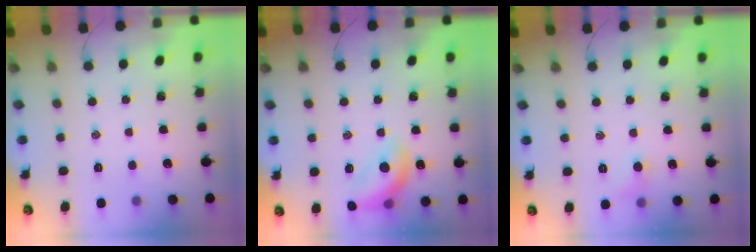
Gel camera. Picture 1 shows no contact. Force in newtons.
{"total": 14.4, "press": 14.1, "slide": 3.0}
{"total": 5.1, "press": 4.9, "slide": 1.4}